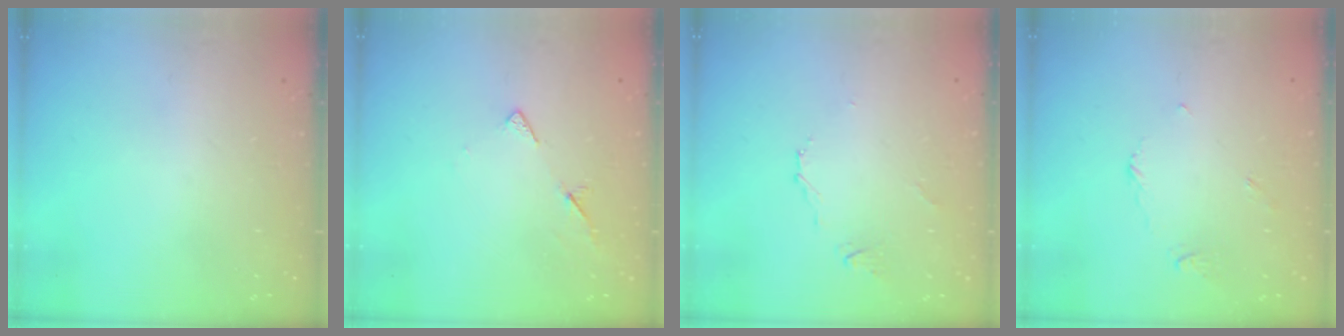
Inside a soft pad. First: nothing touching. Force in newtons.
{"total": 6.5, "press": 6.5, "slide": 0.6}
{"total": 2.7, "press": 2.6, "slide": 0.5}
{"total": 2.9, "press": 2.9, "slide": 0.3}